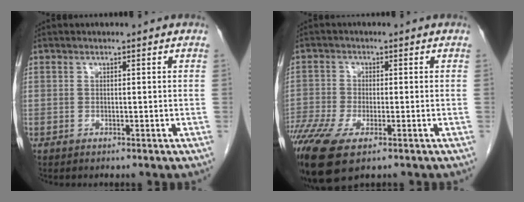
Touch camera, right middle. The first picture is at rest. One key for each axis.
{"total": 10.6, "fx": -6.3, "fy": 3.3, "fz": 7.9, "tx": -0.176, "ty": -0.023, "tz": -0.113}